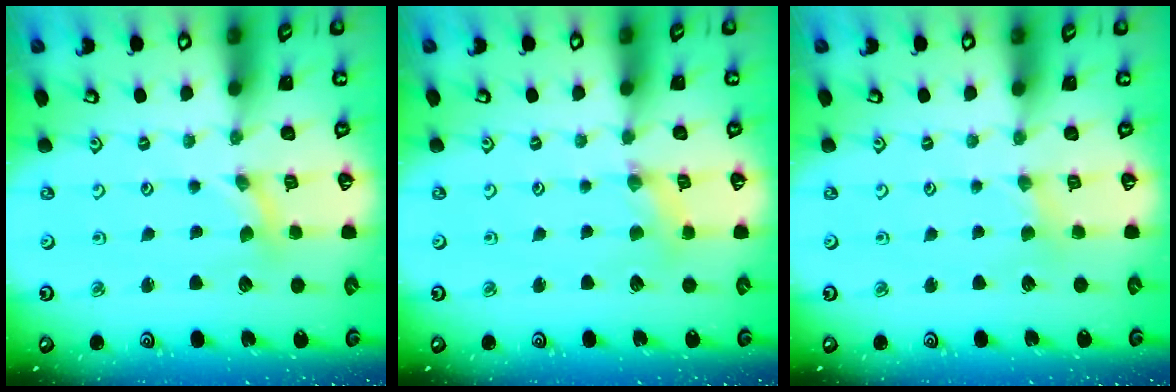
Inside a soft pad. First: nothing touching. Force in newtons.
{"total": 2.6, "press": 2.6, "slide": 0.3}
{"total": 1.7, "press": 1.7, "slide": 0.2}